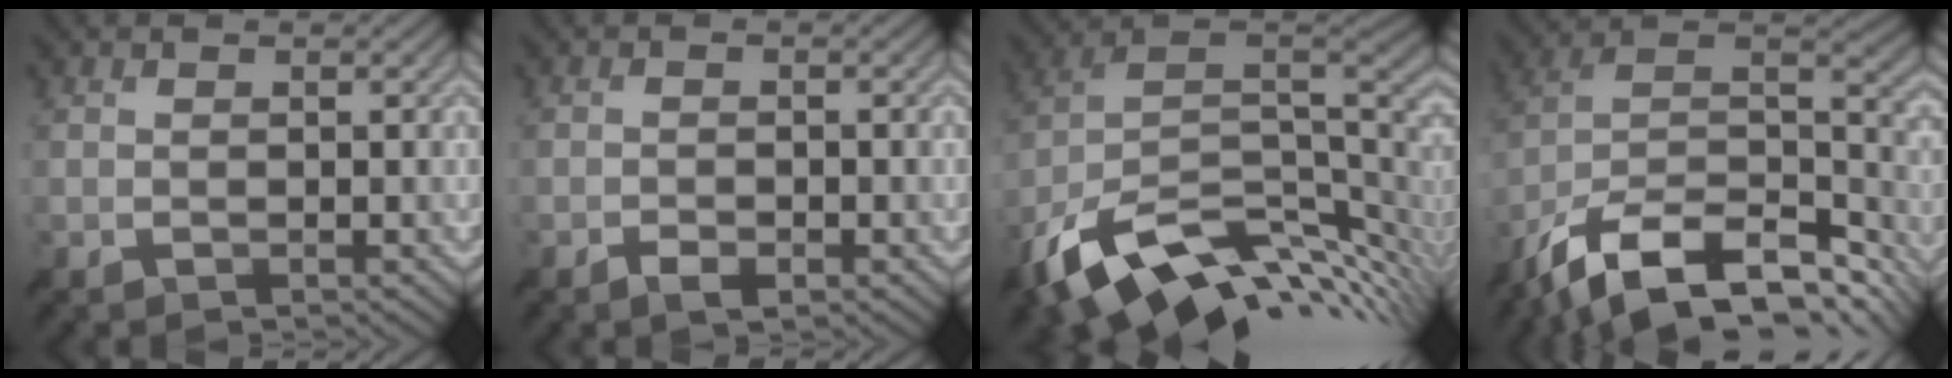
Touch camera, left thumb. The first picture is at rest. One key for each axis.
{"total": 1.8, "fx": -1.3, "fy": 0.6, "fz": 1.1, "tx": -0.015, "ty": -0.003, "tz": -0.023}
{"total": 16.0, "fx": -6.0, "fy": 8.6, "fz": 12.0, "tx": -0.252, "ty": -0.022, "tz": -0.099}
{"total": 16.9, "fx": -11.3, "fy": 7.4, "fz": 10.1, "tx": -0.241, "ty": -0.026, "tz": -0.180}